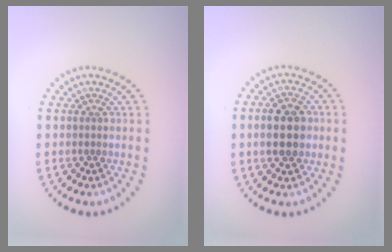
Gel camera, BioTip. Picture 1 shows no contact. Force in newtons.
{"total": 4.3, "press": 4.3, "slide": 0.2}